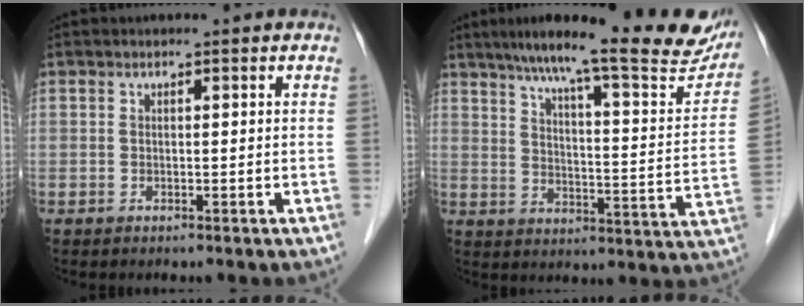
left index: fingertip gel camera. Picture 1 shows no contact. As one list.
[{"total": 23.0, "force": [19.2, 2.7, 12.4], "torque": [-0.176, -0.018, 0.241]}]